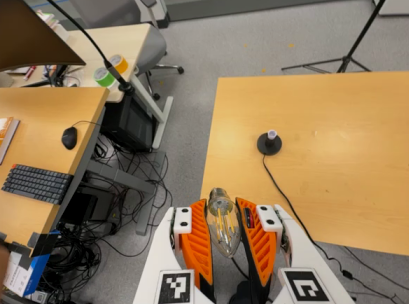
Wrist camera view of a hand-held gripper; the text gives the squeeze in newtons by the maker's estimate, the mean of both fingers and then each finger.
{"total": 20.4, "left": 21.8, "right": 19.1}